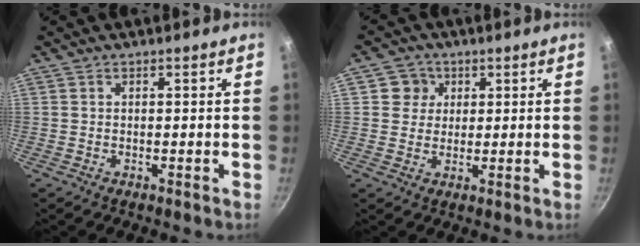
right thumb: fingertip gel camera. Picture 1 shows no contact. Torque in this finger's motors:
{"motor_torque": [-0.67, 0.60, -0.39, 0.15, 0.06]}